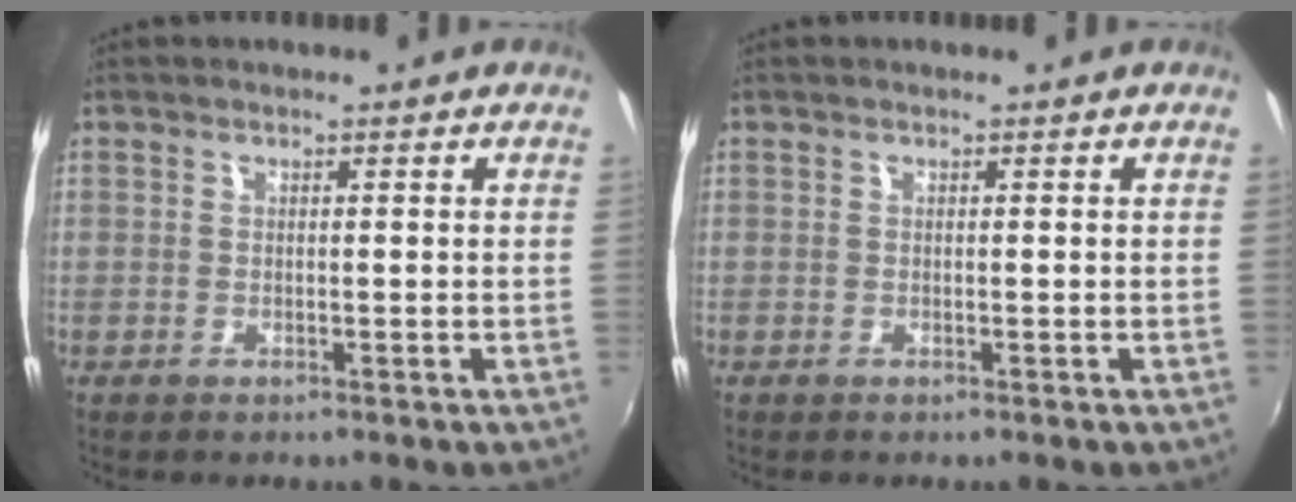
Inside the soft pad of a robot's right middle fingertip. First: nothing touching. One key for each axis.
{"total": 0.0}